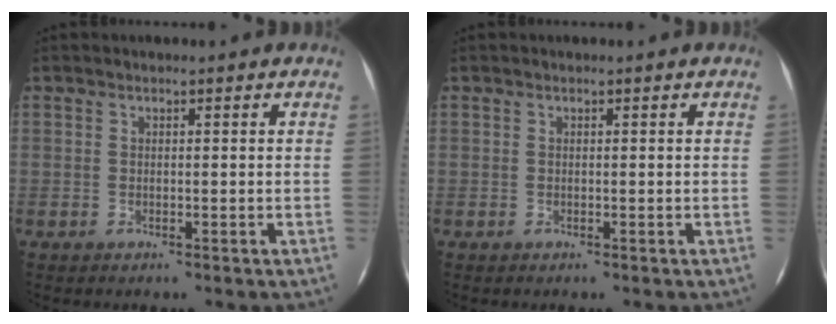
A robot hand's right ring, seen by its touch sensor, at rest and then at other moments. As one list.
[{"total": 0.0}]